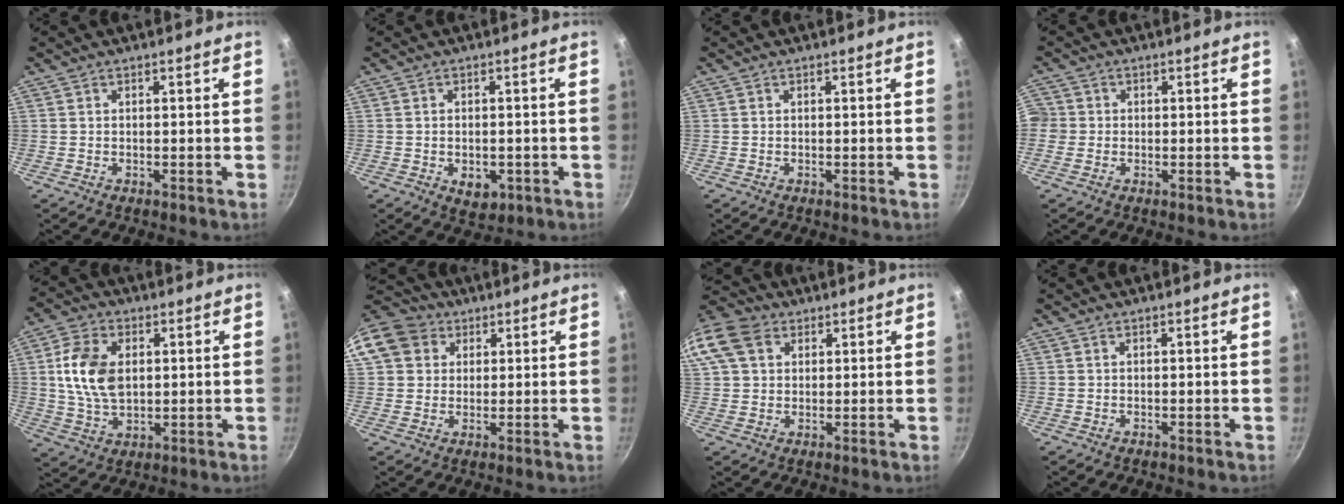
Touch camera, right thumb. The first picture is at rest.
{"total": 4.7, "force": [-1.6, 3.0, 3.2], "torque": [-0.037, 0.001, -0.013]}
{"total": 0.0}
{"total": 3.3, "force": [-0.6, 3.1, 0.7], "torque": [0.001, 0.007, -0.016]}
{"total": 11.6, "force": [1.9, 7.6, 8.6], "torque": [-0.151, -0.002, 0.035]}
{"total": 12.3, "force": [4.4, 10.4, 4.9], "torque": [-0.089, 0.022, 0.071]}
{"total": 15.9, "force": [5.9, 12.2, 8.4], "torque": [-0.190, 0.031, 0.101]}
{"total": 0.0}